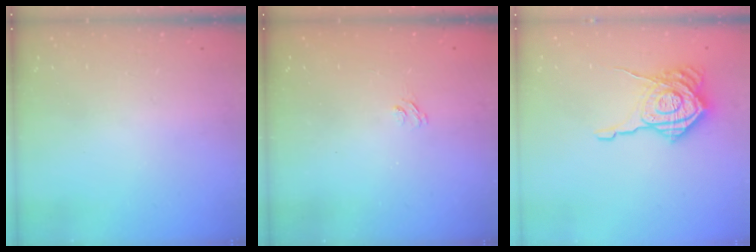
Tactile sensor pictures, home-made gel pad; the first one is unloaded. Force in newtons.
{"total": 2.1, "press": 1.6, "slide": 1.2}
{"total": 15.4, "press": 15.3, "slide": 1.0}